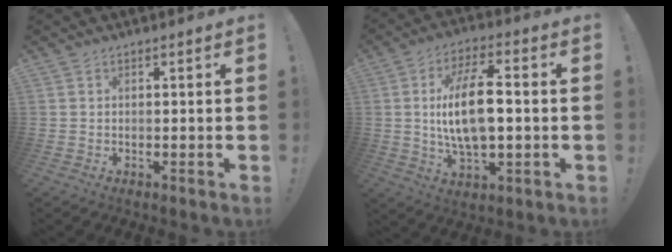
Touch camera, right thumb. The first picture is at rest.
{"total": 14.9, "force": [0.2, 6.4, 13.4], "torque": [-0.249, 0.005, -0.002]}